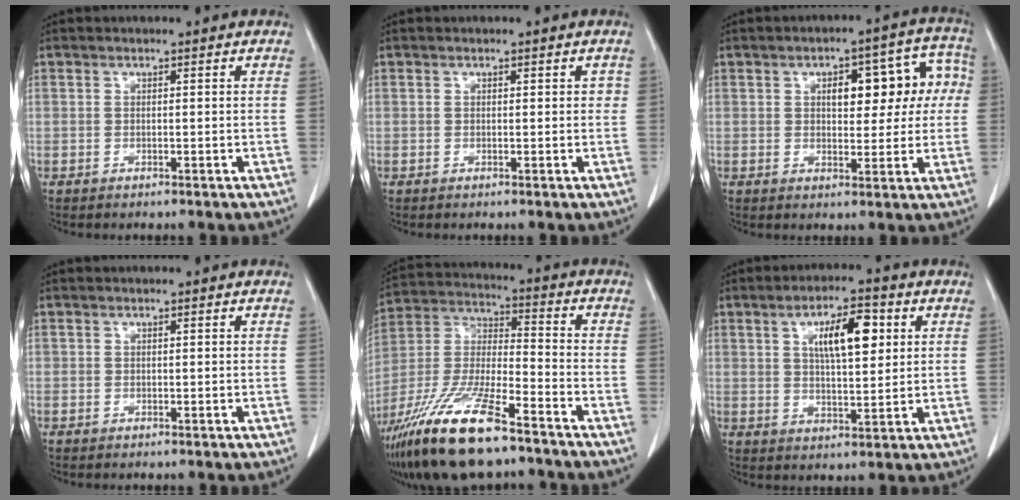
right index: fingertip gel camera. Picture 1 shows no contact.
{"total": 0.9, "force": [0.2, 0.6, 0.6], "torque": [-0.003, 0.005, 0.003]}
{"total": 10.3, "force": [1.9, 4.9, 8.9], "torque": [-0.098, 0.044, 0.026]}
{"total": 0.0}
{"total": 19.0, "force": [-13.1, 3.8, 13.3], "torque": [-0.305, -0.035, -0.245]}
{"total": 8.8, "force": [2.9, 2.8, 7.8], "torque": [-0.130, 0.010, 0.052]}